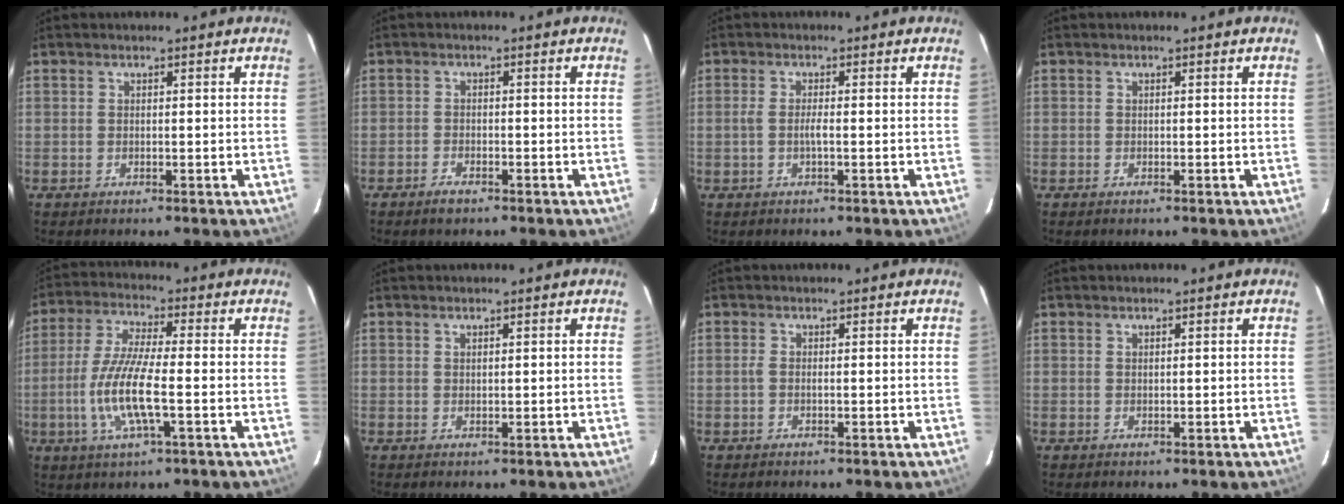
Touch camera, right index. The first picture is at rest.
{"total": 2.3, "force": [-1.8, 1.0, 1.0], "torque": [-0.029, 0.000, -0.035]}
{"total": 1.8, "force": [-0.5, 0.0, 1.7], "torque": [-0.034, 0.002, -0.010]}
{"total": 0.0}
{"total": 11.2, "force": [-2.8, 1.8, 10.7], "torque": [-0.223, -0.005, -0.055]}
{"total": 0.5, "force": [0.4, 0.2, 0.2], "torque": [-0.004, 0.001, 0.009]}
{"total": 0.7, "force": [-0.1, 0.1, 0.7], "torque": [-0.015, 0.001, -0.003]}
{"total": 0.0}